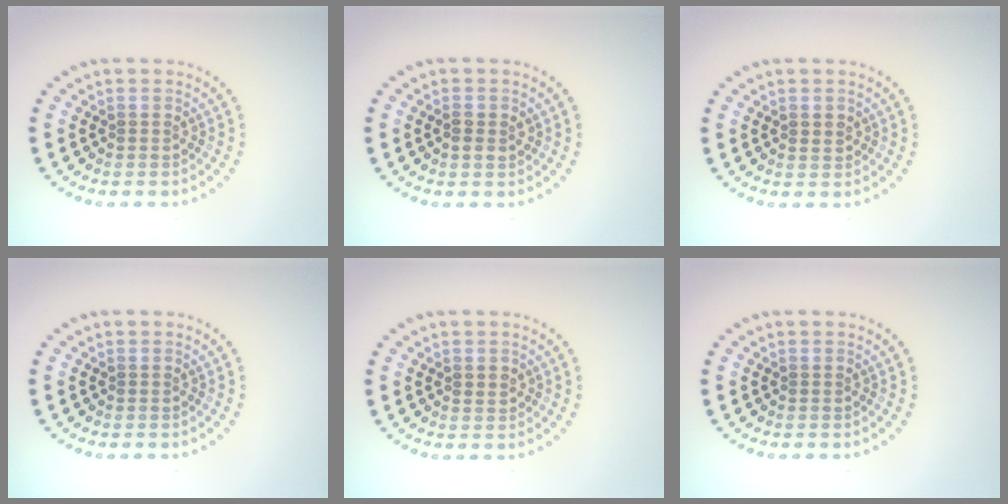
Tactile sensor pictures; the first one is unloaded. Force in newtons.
{"total": 1.4, "press": 1.4, "slide": 0.1}
{"total": 0.7, "press": 0.7, "slide": 0.0}
{"total": 0.0}
{"total": 0.7, "press": 0.7, "slide": 0.0}
{"total": 0.0}